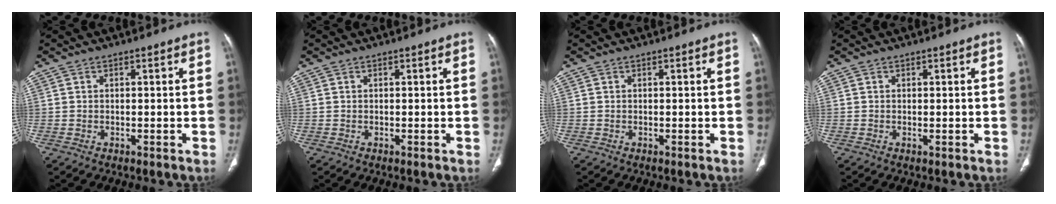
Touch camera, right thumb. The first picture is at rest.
{"total": 0.0}
{"total": 0.0}
{"total": 0.0}